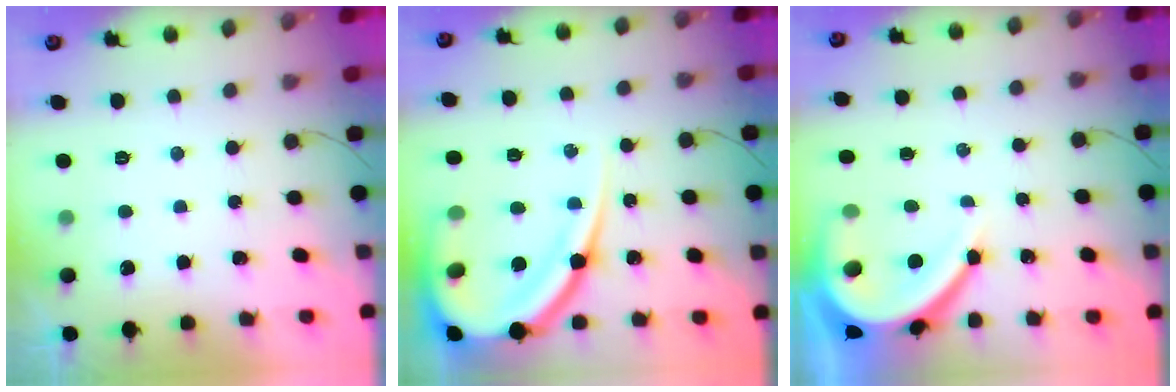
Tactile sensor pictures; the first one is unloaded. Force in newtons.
{"total": 19.8, "press": 19.7, "slide": 1.7}
{"total": 10.5, "press": 10.4, "slide": 1.4}